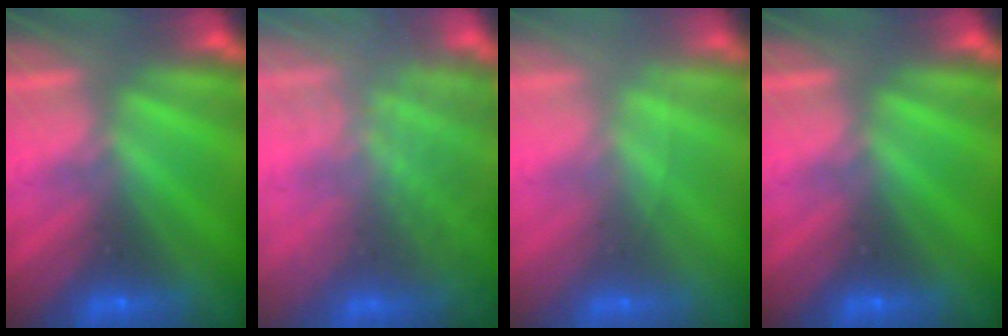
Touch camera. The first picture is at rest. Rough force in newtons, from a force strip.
{"total": 7.4}
{"total": 2.6}
{"total": 0.0}